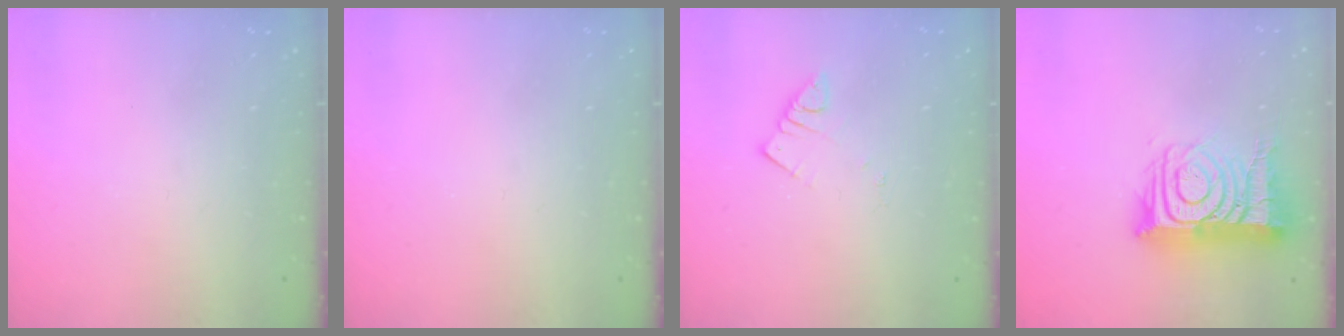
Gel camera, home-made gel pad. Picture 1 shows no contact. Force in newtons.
{"total": 0.0}
{"total": 2.6, "press": 2.6, "slide": 0.1}
{"total": 17.6, "press": 17.5, "slide": 1.6}